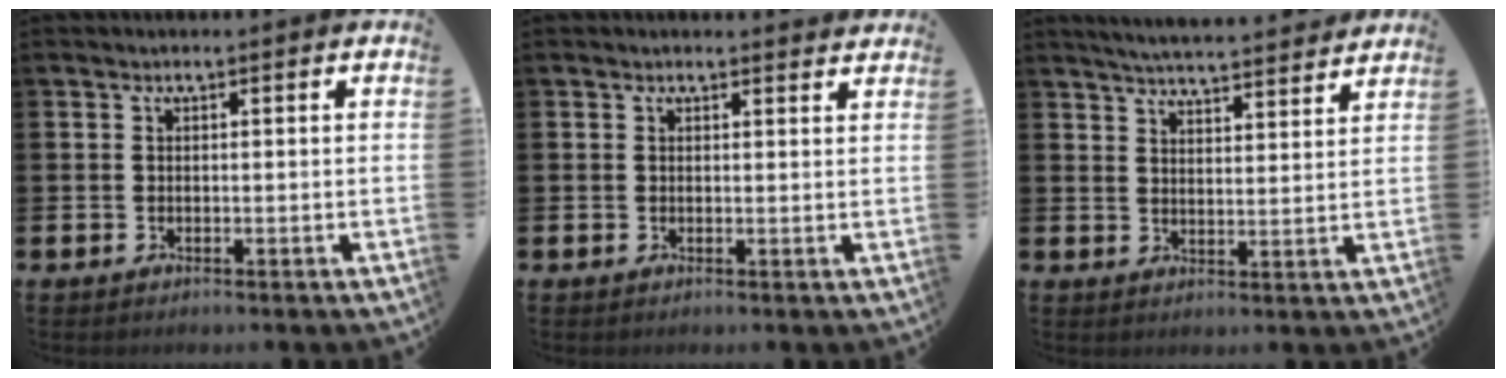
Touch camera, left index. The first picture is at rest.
{"total": 0.9, "force": [0.9, 0.1, 0.1], "torque": [0.011, -0.004, 0.013]}
{"total": 5.4, "force": [5.3, 0.0, 0.8], "torque": [-0.018, -0.041, 0.090]}